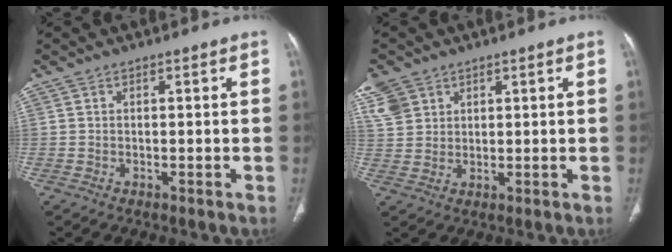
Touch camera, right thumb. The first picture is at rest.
{"total": 10.8, "force": [5.6, 8.2, 4.2], "torque": [-0.106, 0.004, 0.118]}